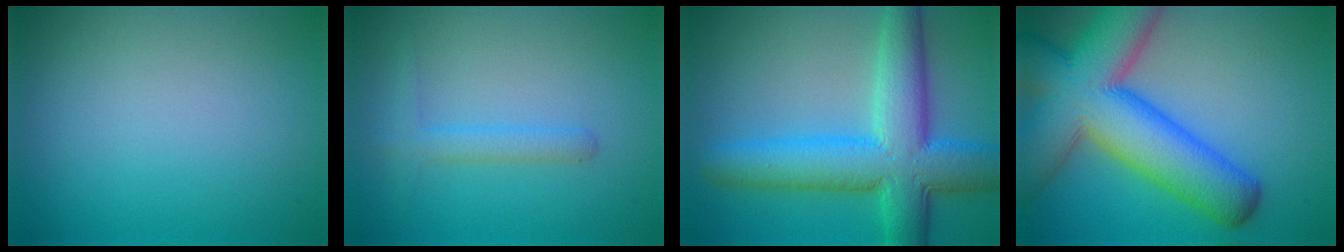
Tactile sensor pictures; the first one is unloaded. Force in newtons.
{"total": 1.7, "press": 1.7, "slide": 0.1}
{"total": 9.3, "press": 9.3, "slide": 0.3}
{"total": 14.1, "press": 14.1, "slide": 0.7}